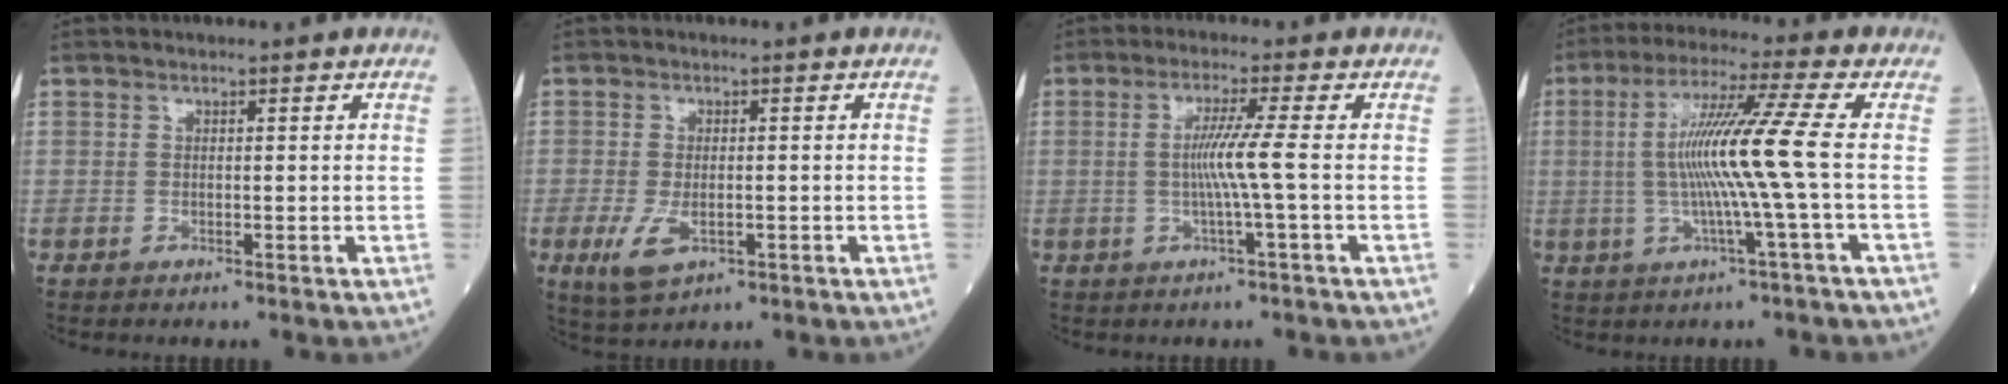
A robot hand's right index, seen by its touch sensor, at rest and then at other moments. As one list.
[{"total": 5.1, "force": [-1.8, 2.3, 4.2], "torque": [-0.091, -0.012, -0.024]}, {"total": 6.8, "force": [-0.2, -2.0, 6.5], "torque": [-0.129, 0.002, -0.001]}, {"total": 10.9, "force": [-0.3, -2.1, 10.7], "torque": [-0.209, 0.006, -0.006]}]